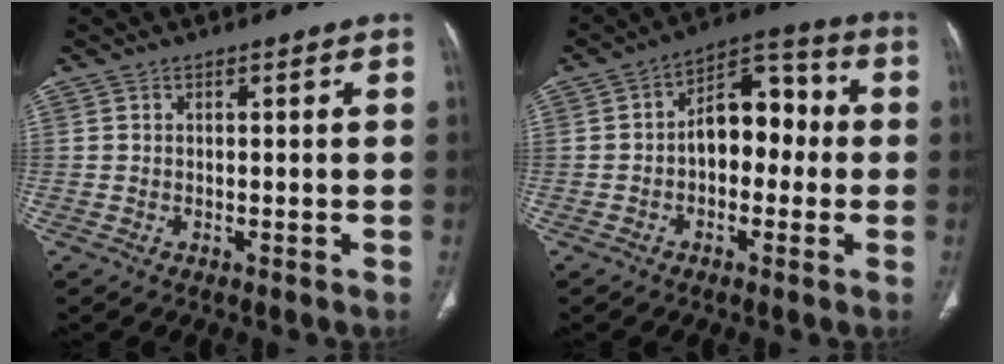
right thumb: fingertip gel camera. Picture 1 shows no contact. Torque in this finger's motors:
{"motor_torque": [1.39, 1.54, 0.94, -0.29, 0.05]}